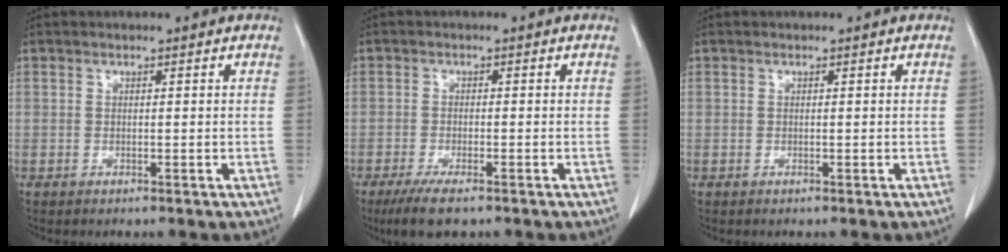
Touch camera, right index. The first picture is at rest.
{"total": 4.9, "force": [-3.4, 1.5, 3.2], "torque": [-0.062, -0.009, -0.058]}
{"total": 0.0}